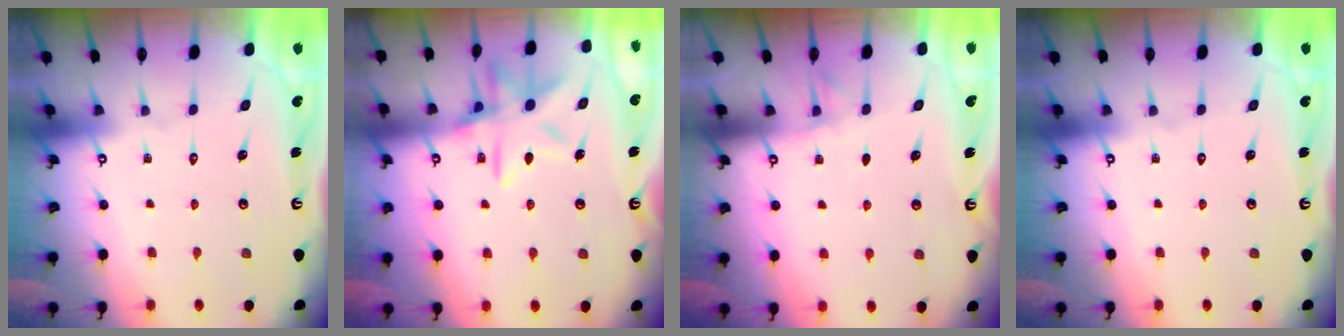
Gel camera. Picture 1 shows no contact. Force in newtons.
{"total": 13.8, "press": 13.7, "slide": 1.0}
{"total": 2.9, "press": 2.9, "slide": 0.4}
{"total": 0.0}